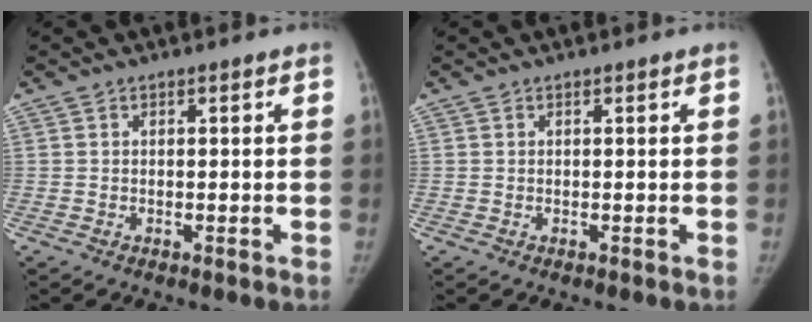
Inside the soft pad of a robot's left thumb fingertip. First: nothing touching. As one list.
[{"total": 0.0}]